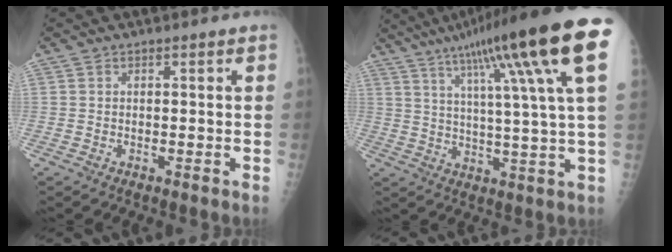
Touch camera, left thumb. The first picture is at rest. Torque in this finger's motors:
{"motor_torque": [2.63, 1.08, 2.04, -0.73, 0.60]}